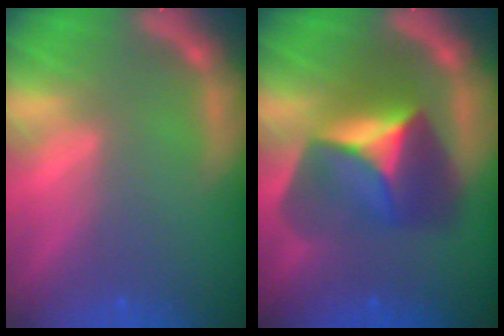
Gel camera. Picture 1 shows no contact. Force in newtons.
{"total": 8.5}